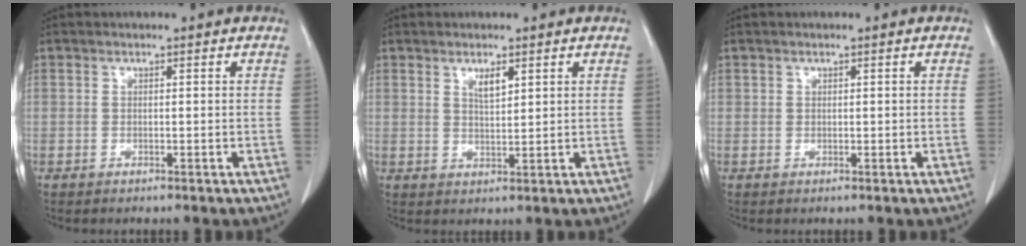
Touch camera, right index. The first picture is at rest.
{"total": 2.5, "force": [1.5, 0.6, 1.9], "torque": [-0.036, -0.003, 0.029]}
{"total": 0.6, "force": [0.3, 0.5, 0.1], "torque": [0.007, 0.000, 0.003]}